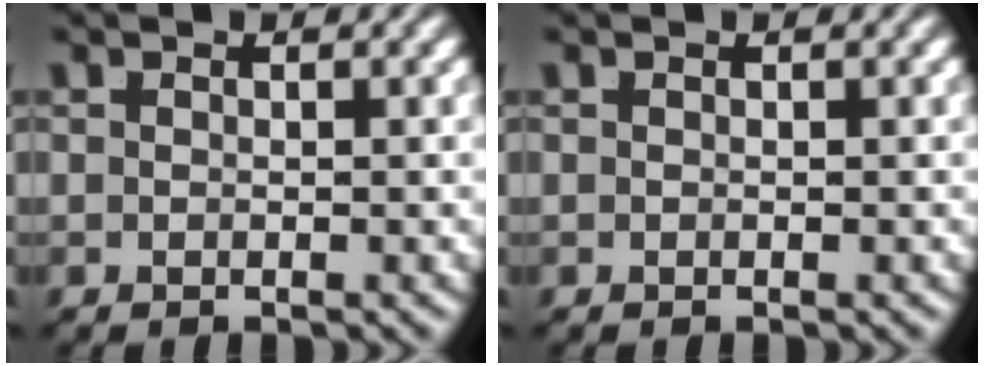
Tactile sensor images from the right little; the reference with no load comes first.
{"total": 0.0}